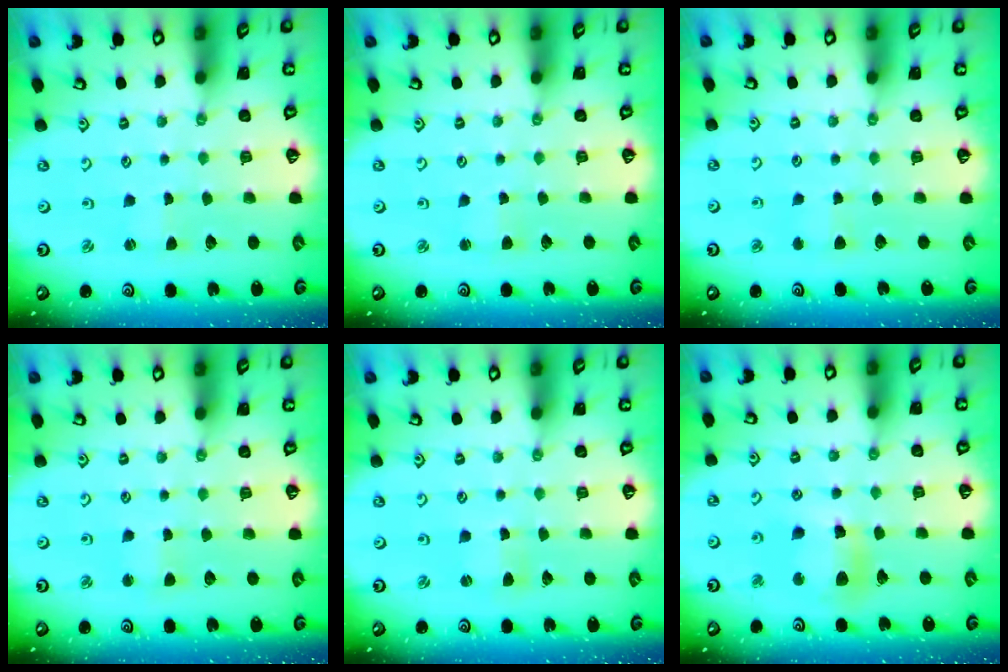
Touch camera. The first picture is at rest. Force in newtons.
{"total": 1.9, "press": 1.9, "slide": 0.2}
{"total": 3.8, "press": 3.8, "slide": 0.5}
{"total": 2.4, "press": 2.4, "slide": 0.3}
{"total": 1.1, "press": 1.0, "slide": 0.3}
{"total": 10.5, "press": 10.3, "slide": 2.1}